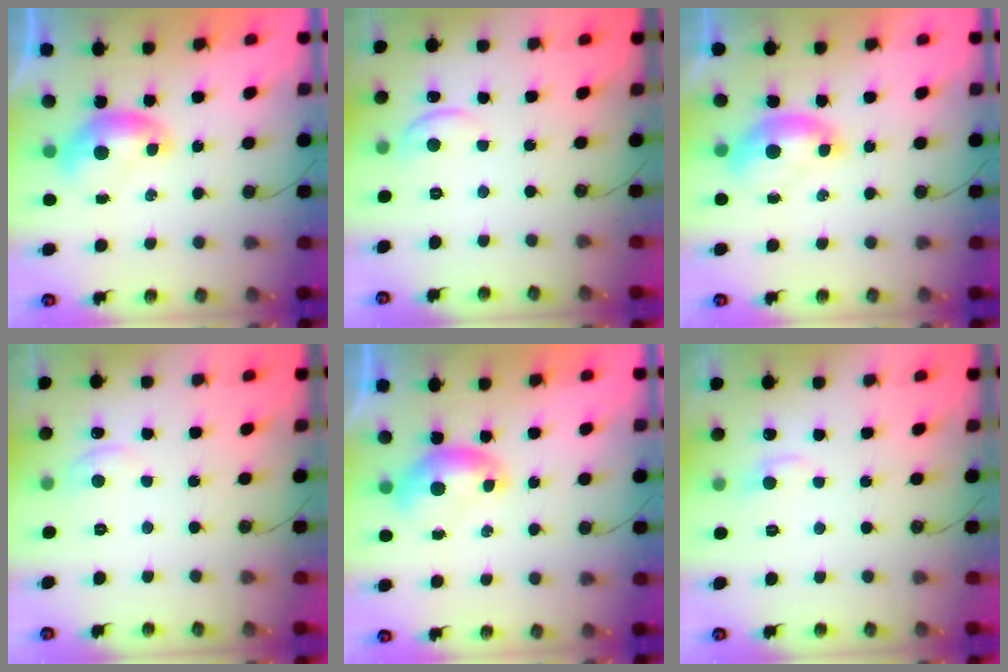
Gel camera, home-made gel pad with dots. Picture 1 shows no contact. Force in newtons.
{"total": 2.2, "press": 2.2, "slide": 0.5}
{"total": 1.7, "press": 1.5, "slide": 0.6}
{"total": 1.0, "press": 0.7, "slide": 0.7}
{"total": 0.0}
{"total": 0.8, "press": 0.1, "slide": 0.8}